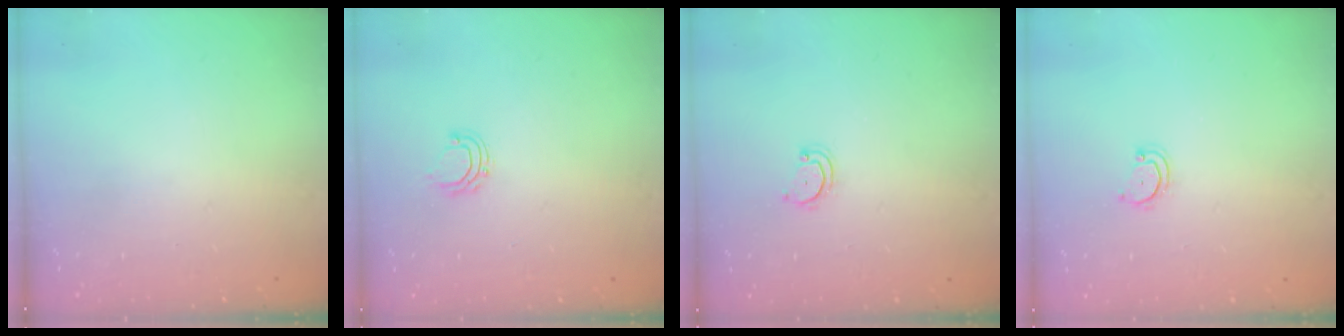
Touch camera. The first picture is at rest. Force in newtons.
{"total": 5.2, "press": 5.2, "slide": 0.4}
{"total": 2.8, "press": 2.8, "slide": 0.3}
{"total": 2.8, "press": 2.8, "slide": 0.3}